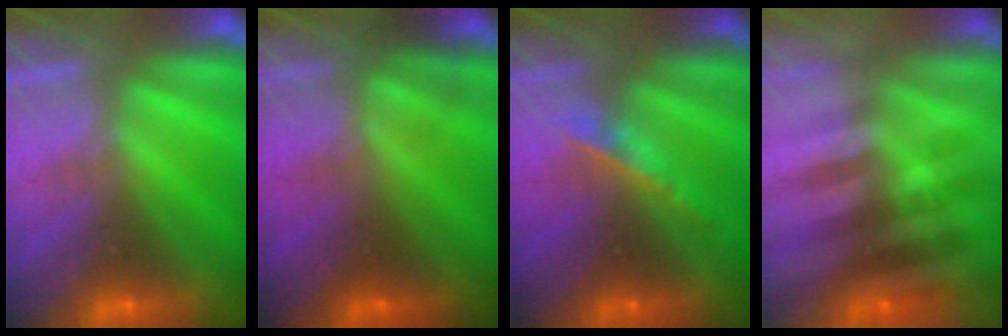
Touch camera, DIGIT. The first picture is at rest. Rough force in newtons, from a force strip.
{"total": 4.6}
{"total": 2.0}
{"total": 2.4}